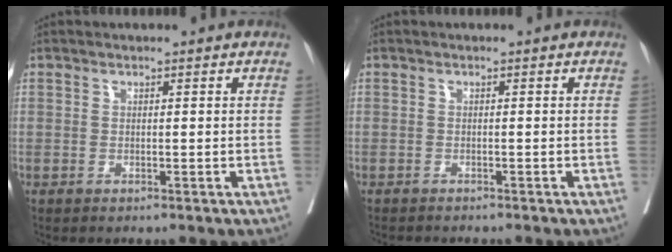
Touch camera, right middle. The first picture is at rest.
{"total": 3.0, "force": [-2.8, 0.4, 1.0], "torque": [-0.016, -0.005, -0.038]}